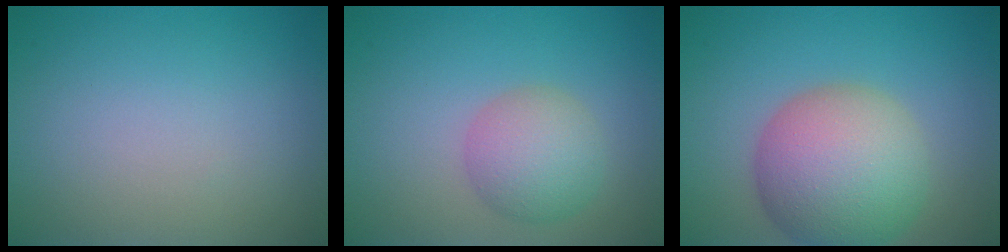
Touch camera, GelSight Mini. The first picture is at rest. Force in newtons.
{"total": 3.9, "press": 3.9, "slide": 0.1}
{"total": 9.0, "press": 9.0, "slide": 0.4}